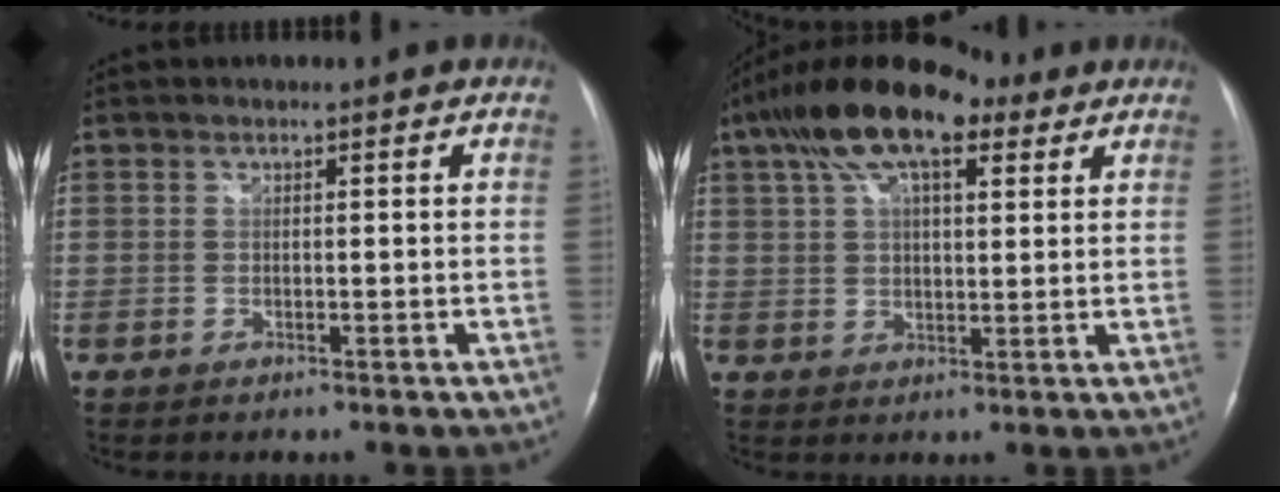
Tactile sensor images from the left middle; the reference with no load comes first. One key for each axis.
{"total": 14.5, "fx": 8.9, "fy": 5.2, "fz": 10.2, "tx": -0.203, "ty": 0.047, "tz": 0.160}